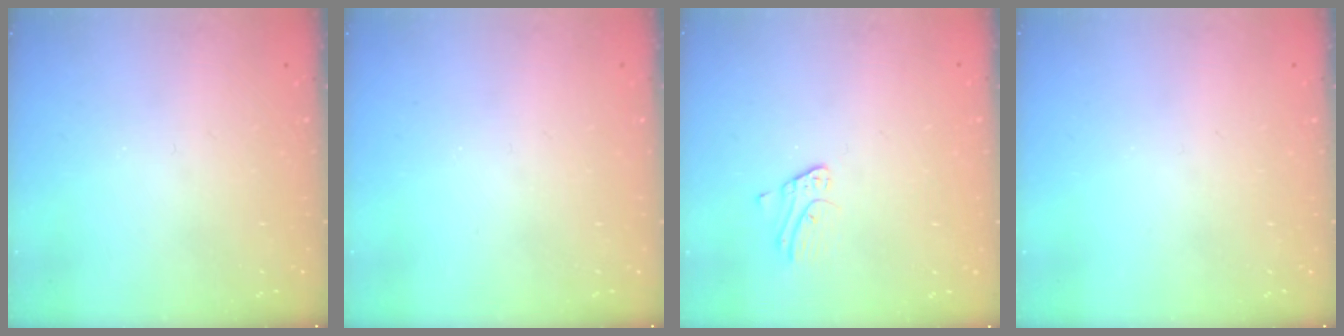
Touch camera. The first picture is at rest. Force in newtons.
{"total": 0.0}
{"total": 2.7, "press": 2.7, "slide": 0.3}
{"total": 0.0}